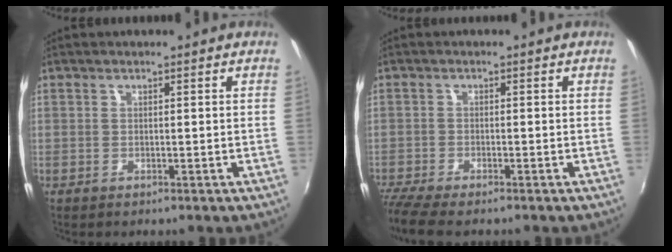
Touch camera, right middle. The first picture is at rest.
{"total": 6.1, "force": [-5.2, 0.6, 3.0], "torque": [-0.082, -0.030, -0.095]}